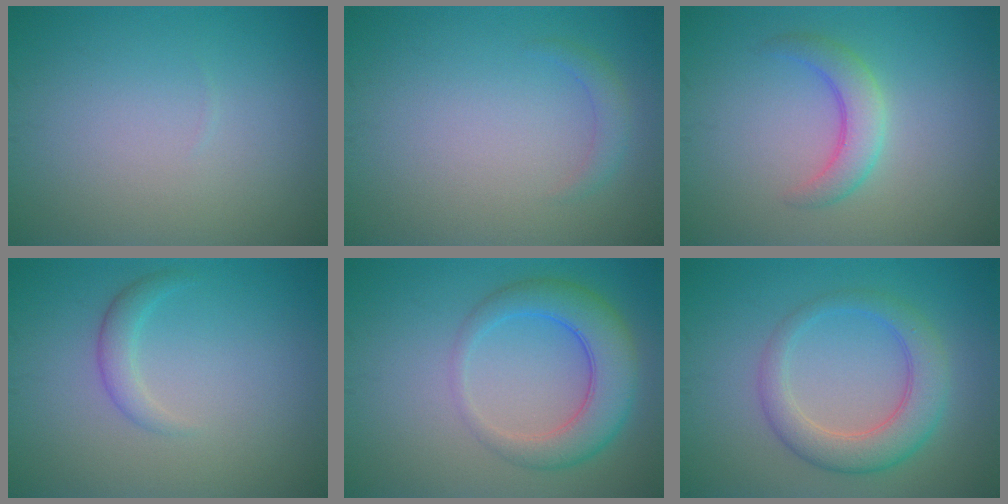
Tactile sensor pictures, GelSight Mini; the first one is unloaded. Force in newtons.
{"total": 1.3, "press": 1.3, "slide": 0.1}
{"total": 3.0, "press": 3.0, "slide": 0.2}
{"total": 1.7, "press": 1.7, "slide": 0.1}
{"total": 5.5, "press": 5.5, "slide": 0.3}
{"total": 4.8, "press": 4.7, "slide": 0.1}